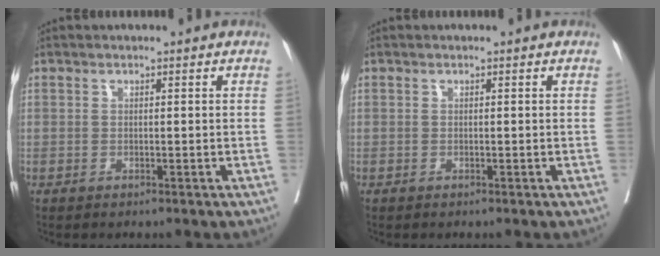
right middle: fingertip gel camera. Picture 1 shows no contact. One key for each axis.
{"total": 0.0}